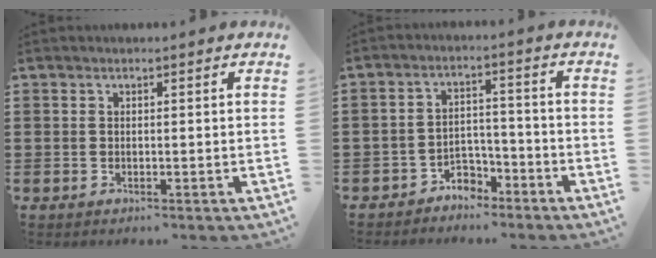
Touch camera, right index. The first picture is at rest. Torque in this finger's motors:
{"motor_torque": [0.30, -0.04, -0.59, -0.13]}